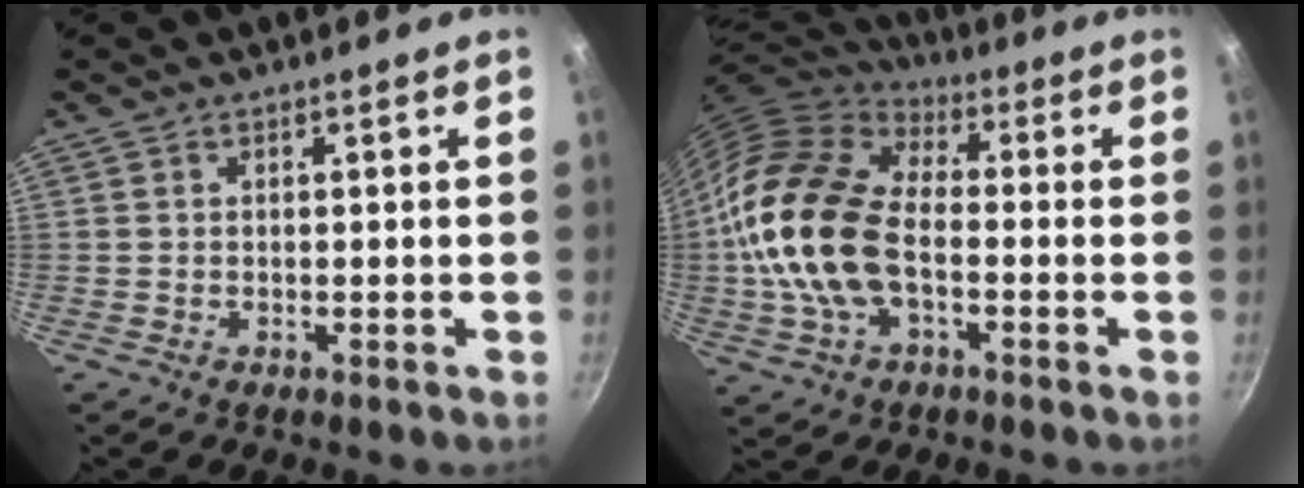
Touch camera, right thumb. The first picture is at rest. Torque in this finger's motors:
{"motor_torque": [-0.51, 1.82, 2.09, -0.67, 0.71]}